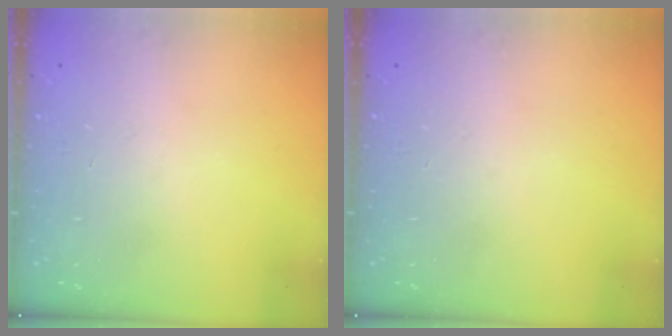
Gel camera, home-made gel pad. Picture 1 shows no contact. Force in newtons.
{"total": 0.0}